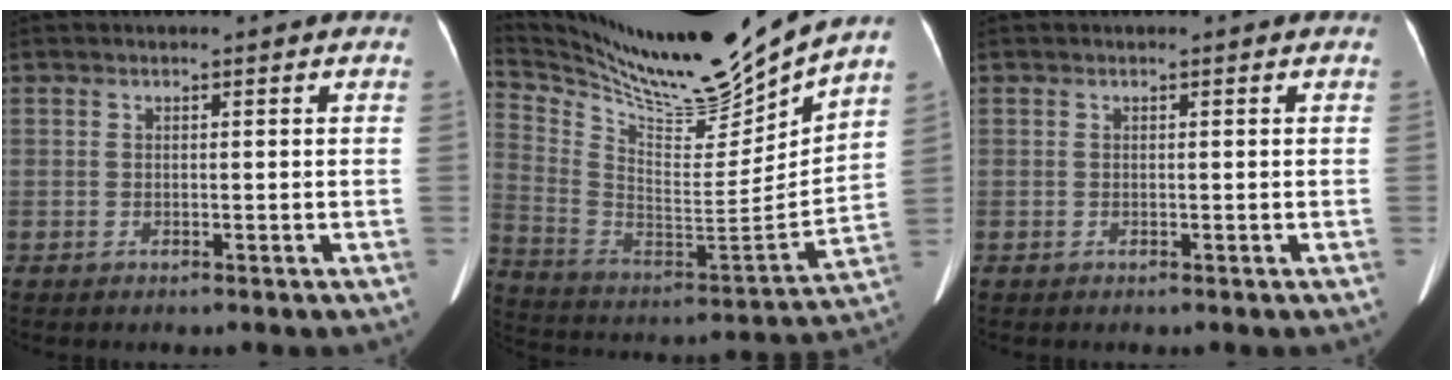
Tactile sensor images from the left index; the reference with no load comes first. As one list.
[{"total": 21.8, "force": [19.6, -0.6, 9.5], "torque": [-0.185, -0.066, 0.329]}, {"total": 0.0}]